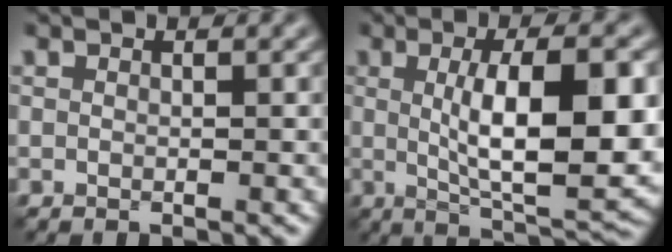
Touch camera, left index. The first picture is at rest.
{"total": 10.2, "force": [0.7, 2.9, 9.7], "torque": [-0.142, 0.002, 0.015]}